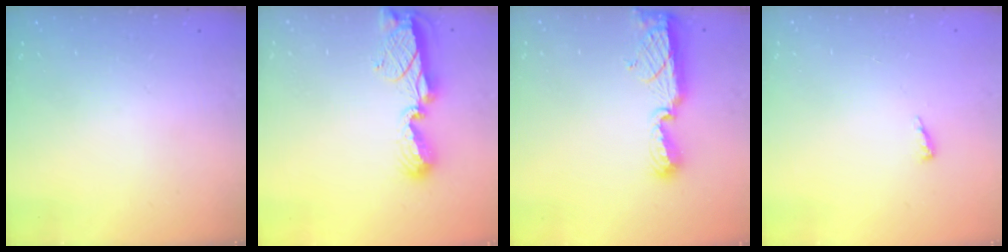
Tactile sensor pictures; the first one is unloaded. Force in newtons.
{"total": 9.6, "press": 9.6, "slide": 1.2}
{"total": 11.5, "press": 10.3, "slide": 5.0}
{"total": 5.0, "press": 4.9, "slide": 0.9}